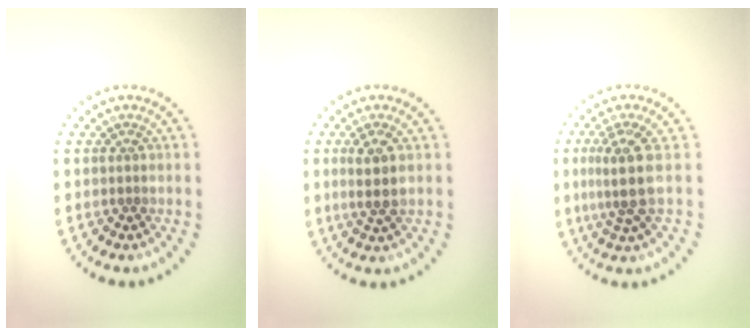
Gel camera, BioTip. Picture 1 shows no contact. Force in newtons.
{"total": 2.4, "press": 2.2, "slide": 1.0}
{"total": 3.5, "press": 2.5, "slide": 2.4}